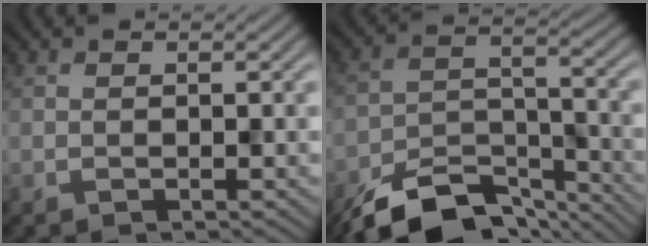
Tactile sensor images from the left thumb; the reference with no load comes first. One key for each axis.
{"total": 11.7, "fx": -9.5, "fy": 4.4, "fz": 5.4, "tx": -0.096, "ty": -0.008, "tz": -0.167}